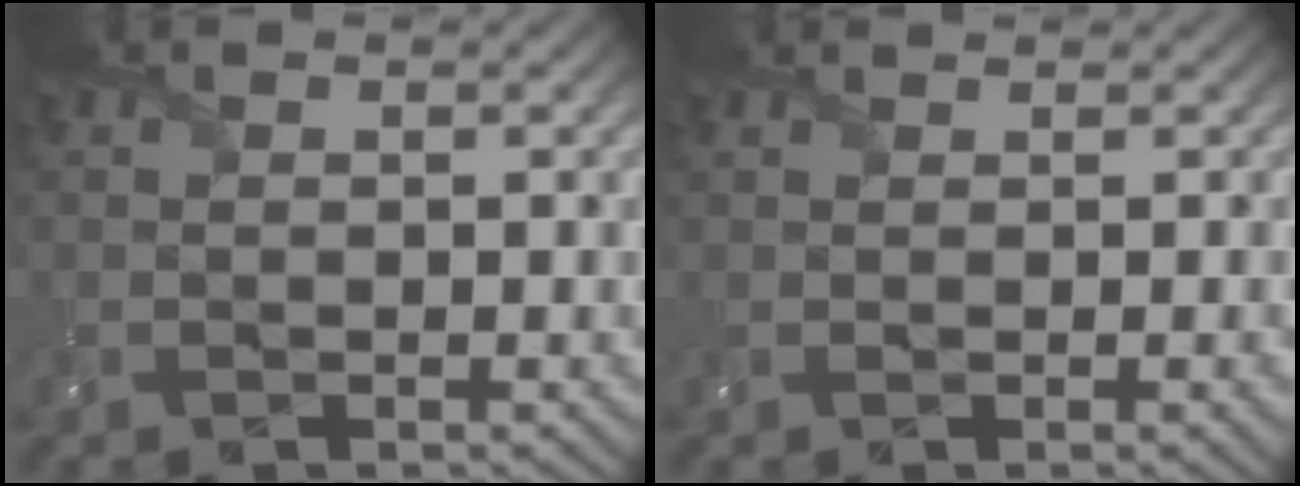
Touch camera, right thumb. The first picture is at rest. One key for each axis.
{"total": 2.3, "fx": 1.2, "fy": 0.5, "fz": 1.9, "tx": -0.039, "ty": 0.004, "tz": 0.017}